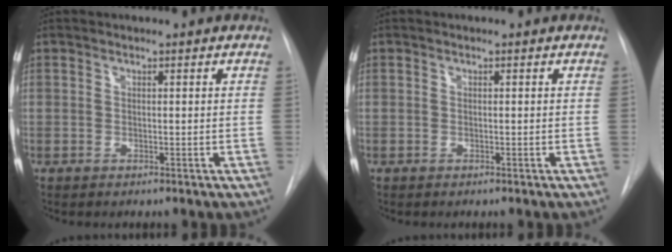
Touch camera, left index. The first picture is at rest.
{"total": 0.0}